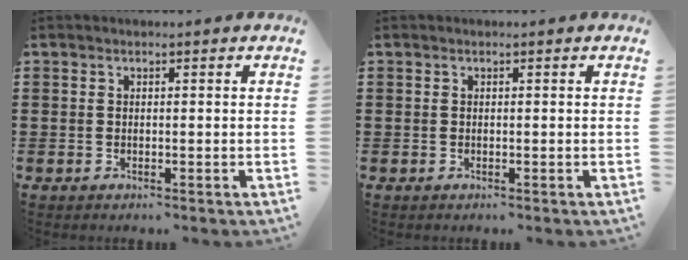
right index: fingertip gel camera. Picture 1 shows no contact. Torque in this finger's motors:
{"motor_torque": [-0.80, 1.33, 0.00, 0.00]}